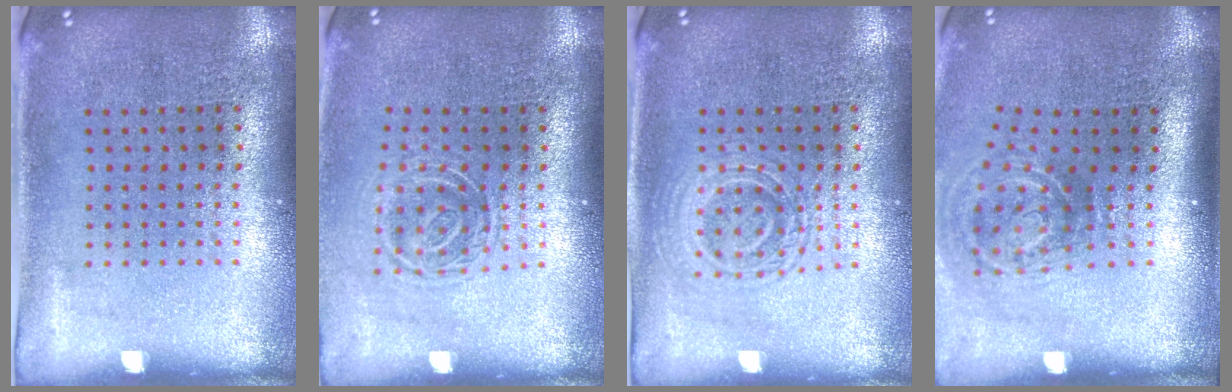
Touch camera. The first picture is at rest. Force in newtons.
{"total": 1.6, "press": 1.1, "slide": 1.1}
{"total": 1.4, "press": 1.4, "slide": 0.3}
{"total": 2.0, "press": 1.2, "slide": 1.6}